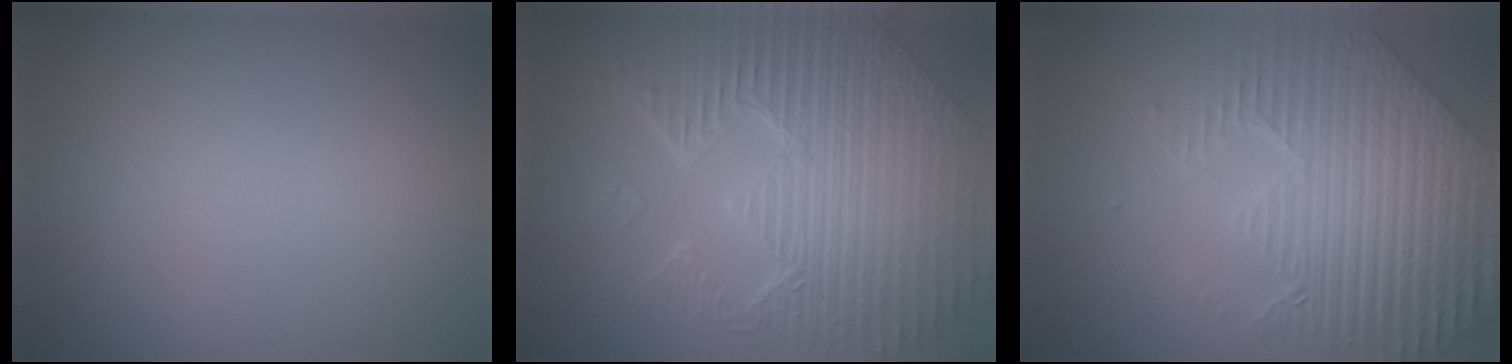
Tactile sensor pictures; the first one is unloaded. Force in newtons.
{"total": 11.2, "press": 7.1, "slide": 8.6}
{"total": 9.2, "press": 6.5, "slide": 6.5}